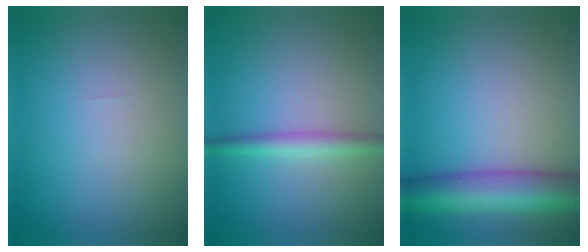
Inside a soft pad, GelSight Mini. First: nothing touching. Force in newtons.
{"total": 2.1, "press": 2.1, "slide": 0.0}
{"total": 8.0, "press": 8.0, "slide": 0.2}